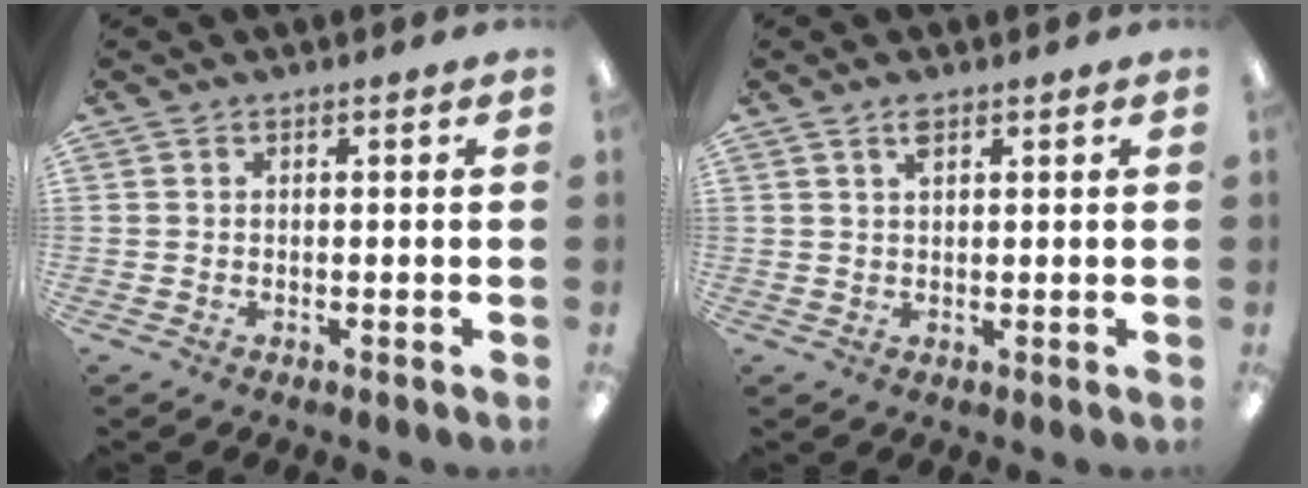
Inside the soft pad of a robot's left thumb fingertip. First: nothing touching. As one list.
[{"total": 2.5, "force": [1.7, 0.9, 1.6], "torque": [-0.028, 0.000, 0.028]}]